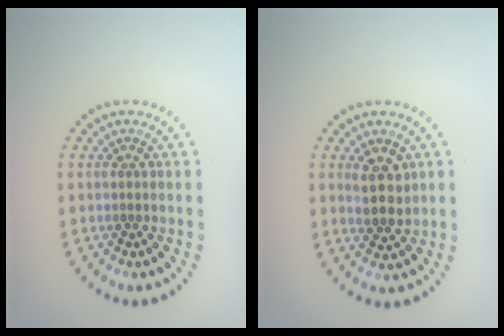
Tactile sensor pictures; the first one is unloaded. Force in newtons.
{"total": 2.8, "press": 2.7, "slide": 0.8}